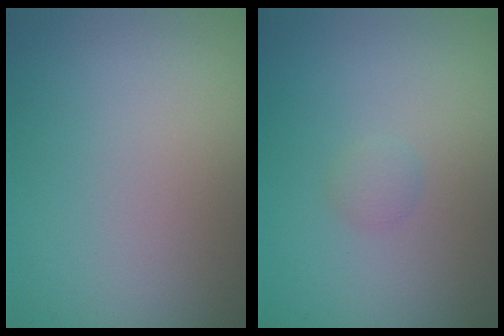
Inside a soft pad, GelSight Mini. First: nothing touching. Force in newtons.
{"total": 0.8, "press": 0.8, "slide": 0.1}